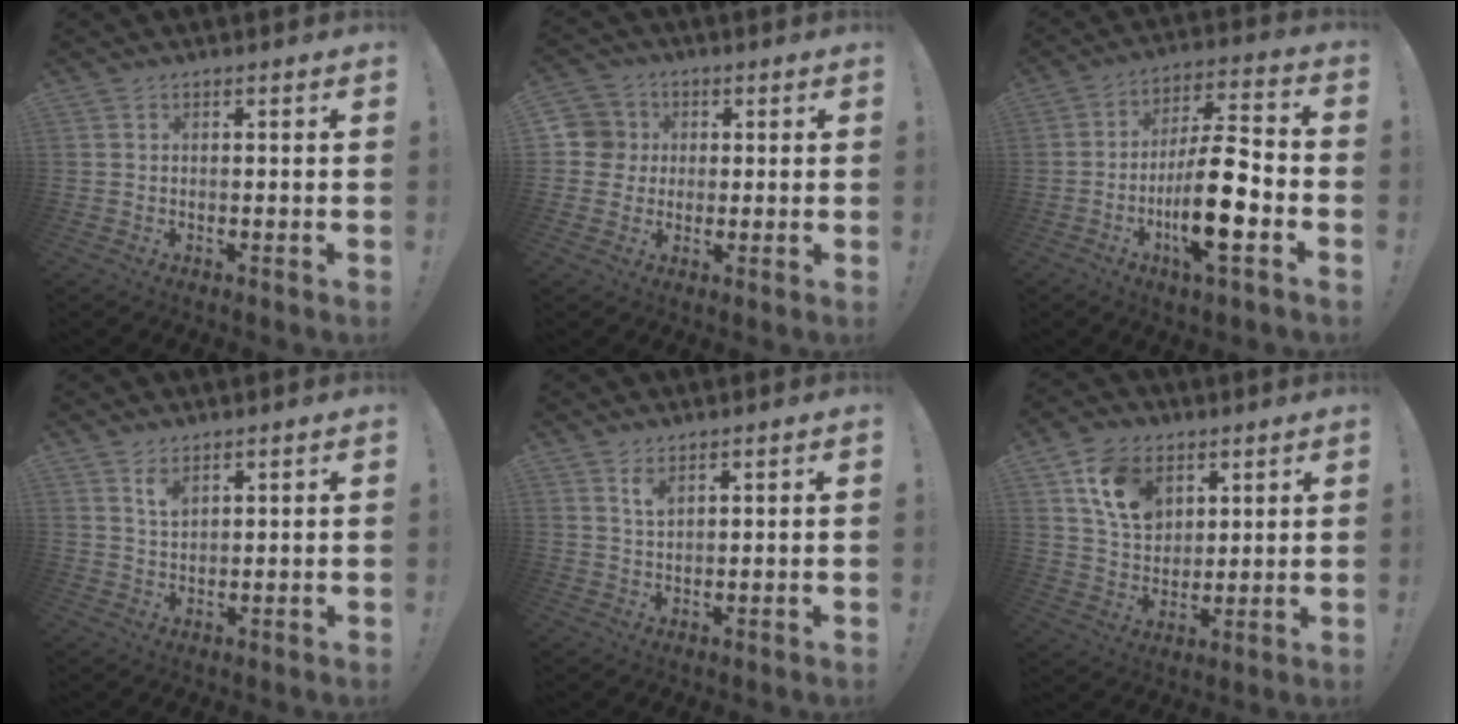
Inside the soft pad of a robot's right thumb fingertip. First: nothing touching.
{"total": 7.4, "force": [0.7, 7.3, 1.1], "torque": [-0.013, 0.003, 0.015]}
{"total": 17.5, "force": [-5.2, 5.2, 15.9], "torque": [-0.275, 0.017, -0.086]}
{"total": 4.0, "force": [2.8, 1.8, 2.2], "torque": [-0.032, -0.018, 0.048]}
{"total": 3.6, "force": [2.4, 1.5, 2.2], "torque": [-0.030, -0.016, 0.041]}
{"total": 13.4, "force": [6.6, 9.5, 6.7], "torque": [-0.106, -0.022, 0.130]}